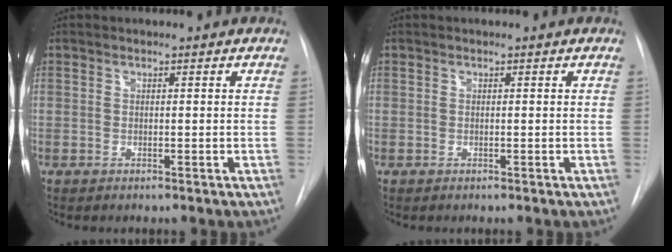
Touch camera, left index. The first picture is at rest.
{"total": 0.0}